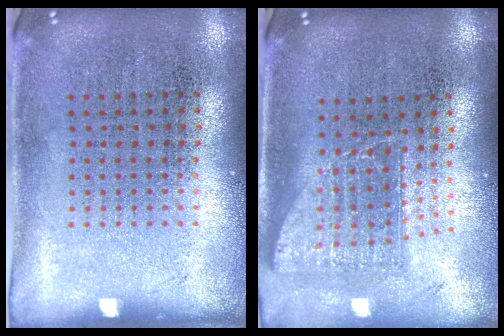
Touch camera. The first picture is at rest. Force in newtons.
{"total": 1.6, "press": 1.2, "slide": 1.0}